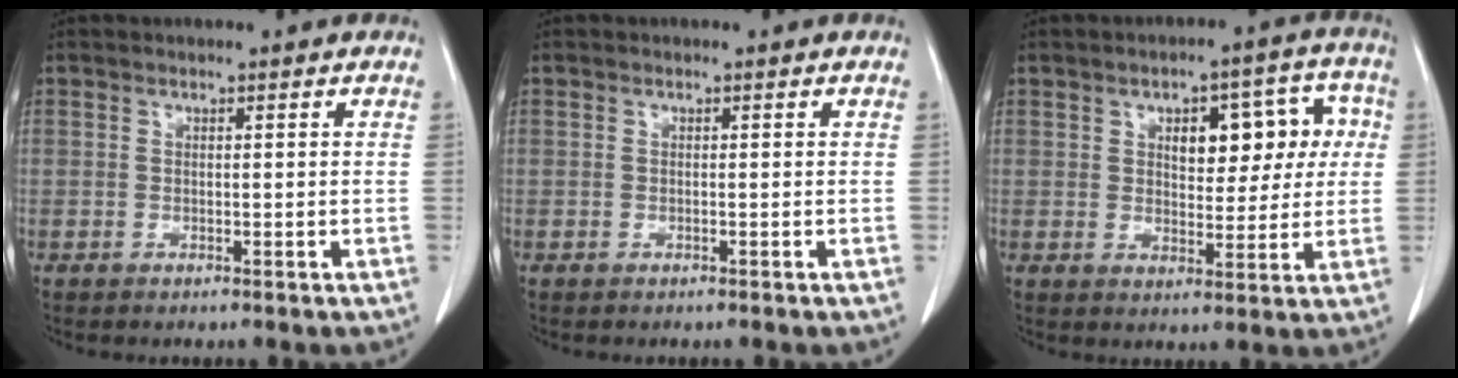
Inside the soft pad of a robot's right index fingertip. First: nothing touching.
{"total": 0.0}
{"total": 9.6, "force": [2.3, 4.7, 8.1], "torque": [-0.094, 0.032, 0.035]}